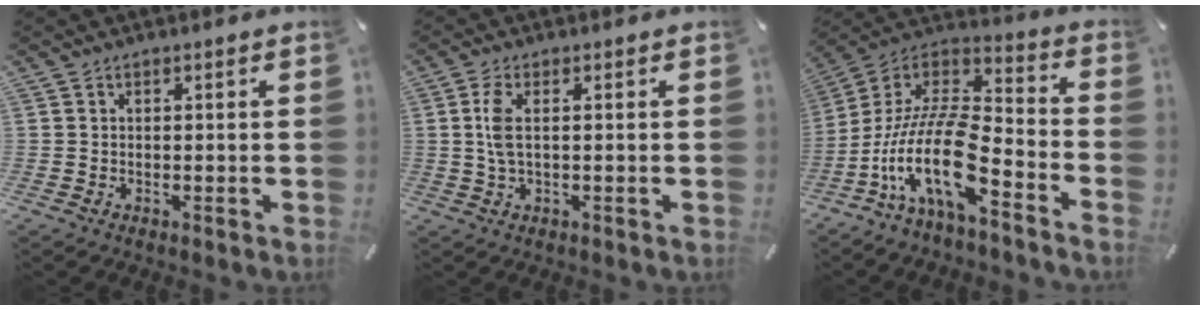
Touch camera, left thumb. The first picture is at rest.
{"total": 4.7, "force": [0.4, 1.5, 4.4], "torque": [-0.100, -0.002, 0.002]}
{"total": 19.8, "force": [-9.6, 7.2, 15.7], "torque": [-0.352, 0.014, -0.179]}